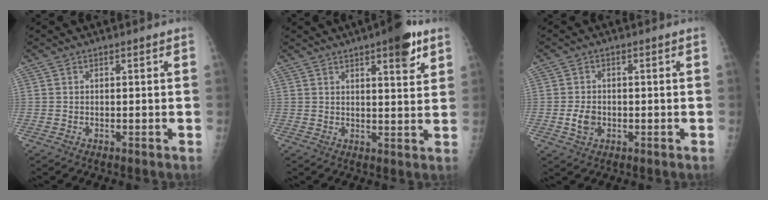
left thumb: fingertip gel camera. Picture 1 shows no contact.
{"total": 8.5, "force": [4.9, 2.4, 6.5], "torque": [-0.071, -0.021, 0.063]}
{"total": 3.5, "force": [-0.7, 2.6, 2.2], "torque": [-0.035, 0.001, -0.011]}